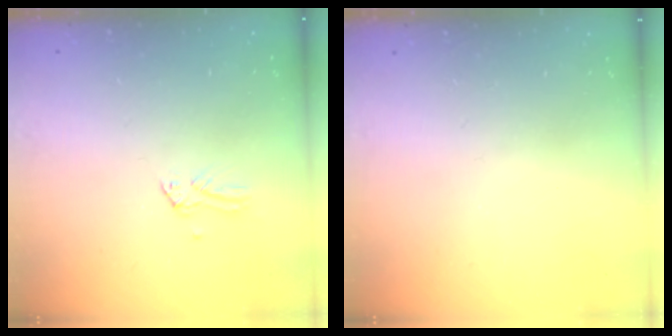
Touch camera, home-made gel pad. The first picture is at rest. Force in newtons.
{"total": 0.0}